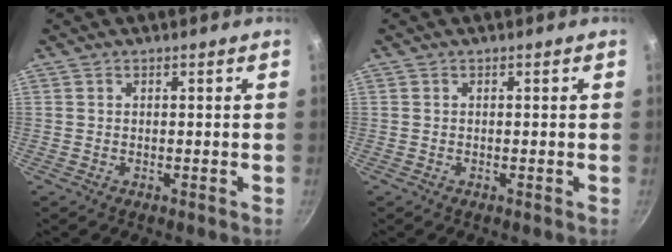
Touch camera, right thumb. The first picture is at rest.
{"total": 0.0}